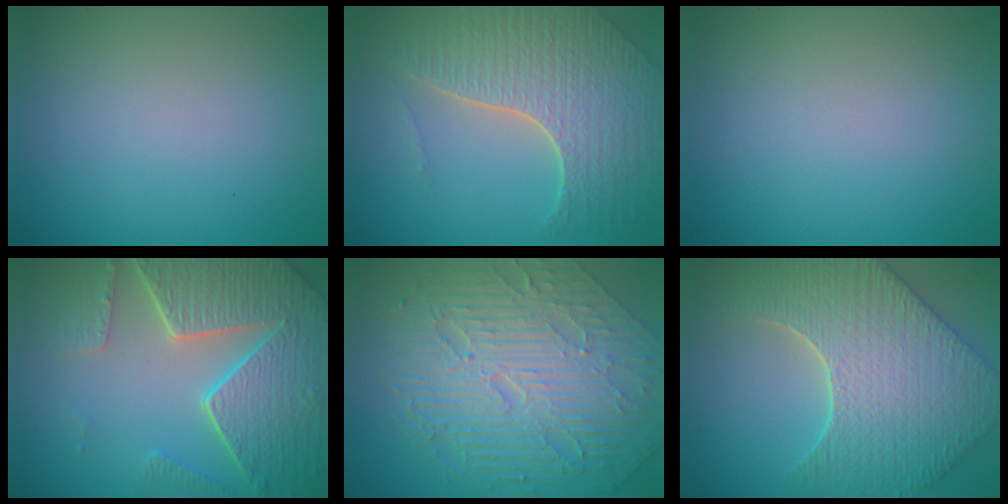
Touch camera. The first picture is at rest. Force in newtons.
{"total": 7.4, "press": 5.3, "slide": 5.2}
{"total": 0.0}
{"total": 8.2, "press": 6.1, "slide": 5.6}
{"total": 10.6, "press": 7.0, "slide": 7.9}
{"total": 7.9, "press": 6.8, "slide": 4.1}